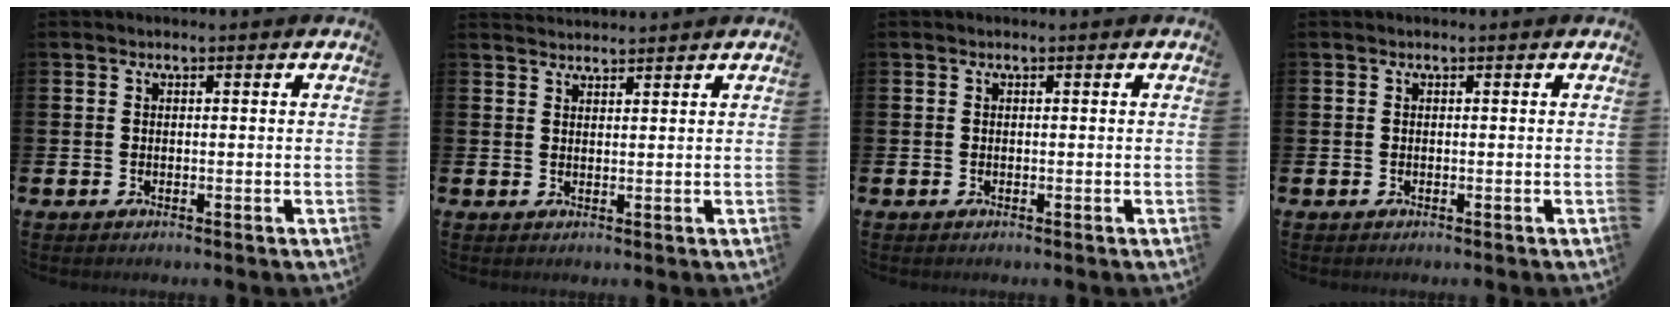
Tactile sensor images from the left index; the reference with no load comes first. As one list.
[{"total": 2.2, "force": [2.2, 0.3, 0.0], "torque": [0.002, -0.010, 0.039]}, {"total": 0.0}, {"total": 0.0}]